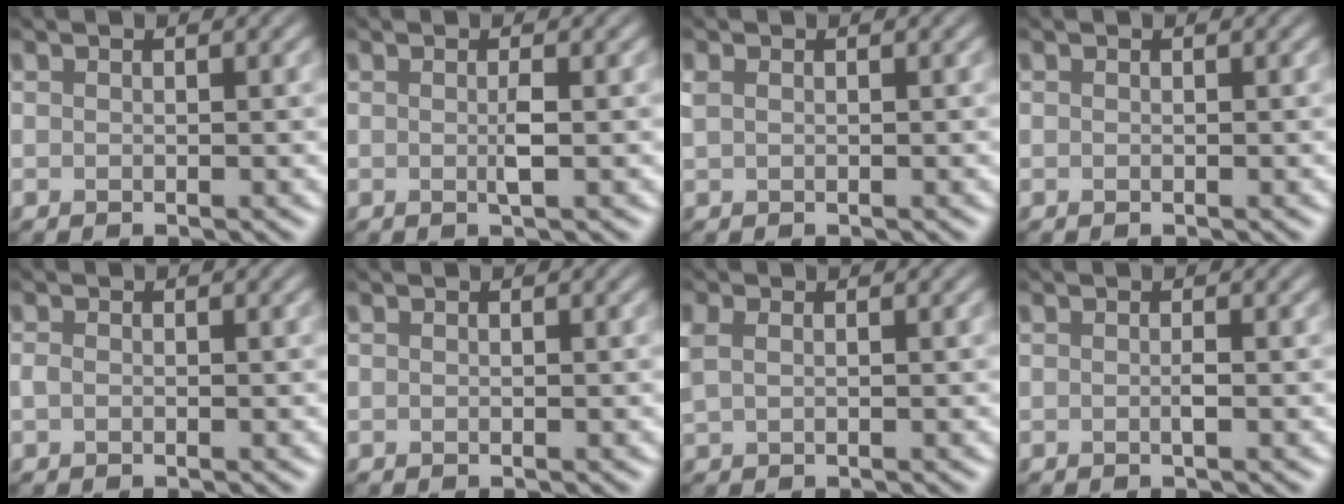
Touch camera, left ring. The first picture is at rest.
{"total": 1.0, "force": [-0.1, 0.0, 1.0], "torque": [-0.020, -0.002, -0.003]}
{"total": 0.6, "force": [0.3, 0.3, 0.4], "torque": [-0.011, 0.001, 0.006]}
{"total": 0.0}
{"total": 0.6, "force": [-0.2, 0.4, 0.4], "torque": [-0.009, -0.001, -0.004]}
{"total": 0.0}
{"total": 1.5, "force": [0.6, 0.9, 1.1], "torque": [-0.029, 0.003, 0.009]}
{"total": 0.5, "force": [-0.1, -0.1, 0.5], "torque": [-0.009, -0.001, -0.003]}